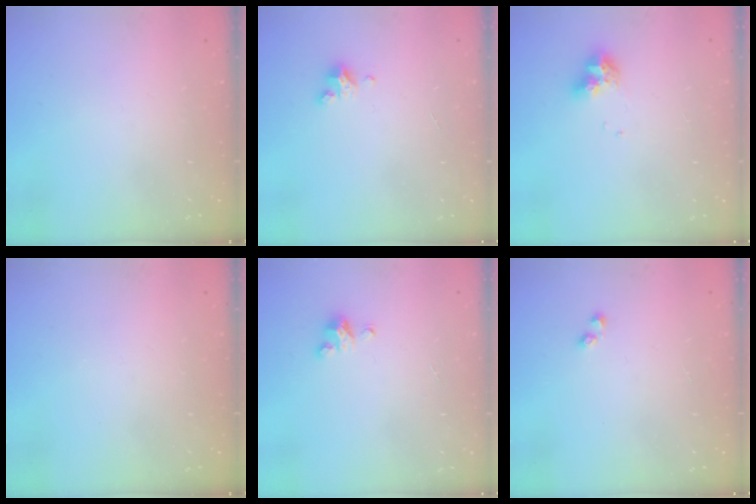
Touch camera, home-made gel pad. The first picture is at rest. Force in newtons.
{"total": 2.9, "press": 2.9, "slide": 0.3}
{"total": 7.8, "press": 7.8, "slide": 0.8}
{"total": 0.0}
{"total": 3.0, "press": 3.0, "slide": 0.3}
{"total": 1.0, "press": 0.9, "slide": 0.5}